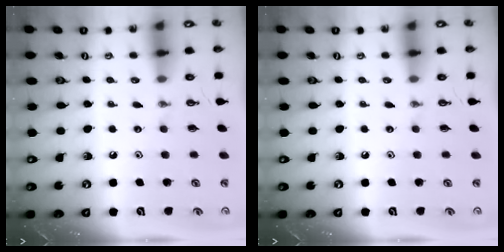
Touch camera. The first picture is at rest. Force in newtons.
{"total": 0.0}